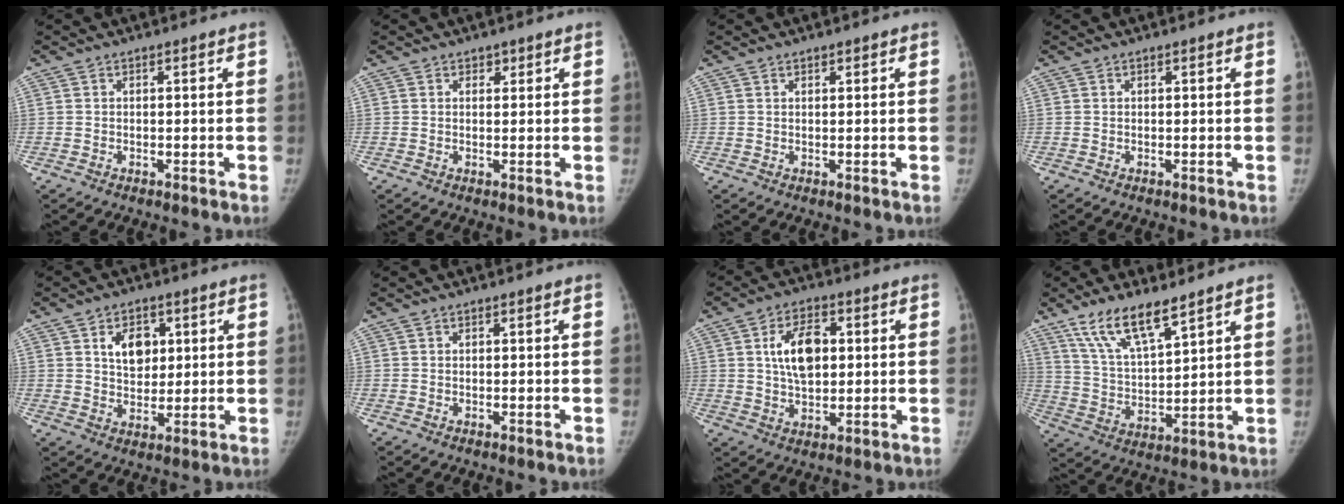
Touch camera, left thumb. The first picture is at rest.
{"total": 1.2, "force": [0.9, 0.8, 0.3], "torque": [0.007, -0.006, 0.011]}
{"total": 0.7, "force": [0.6, 0.4, 0.3], "torque": [0.001, -0.001, 0.005]}
{"total": 0.0}
{"total": 7.6, "force": [2.6, 5.4, 4.7], "torque": [-0.039, -0.012, 0.043]}
{"total": 0.0}
{"total": 9.8, "force": [1.9, 5.9, 7.5], "torque": [-0.107, -0.001, 0.033]}
{"total": 11.9, "force": [8.3, 3.4, 7.8], "torque": [-0.130, -0.041, 0.168]}